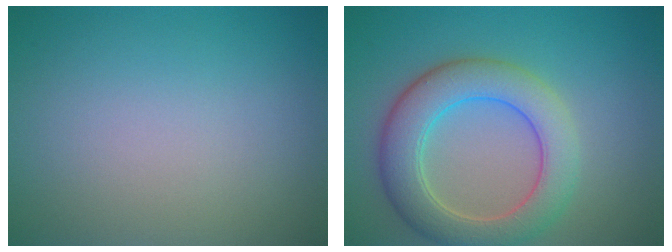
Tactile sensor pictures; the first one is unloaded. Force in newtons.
{"total": 6.4, "press": 6.4, "slide": 0.5}